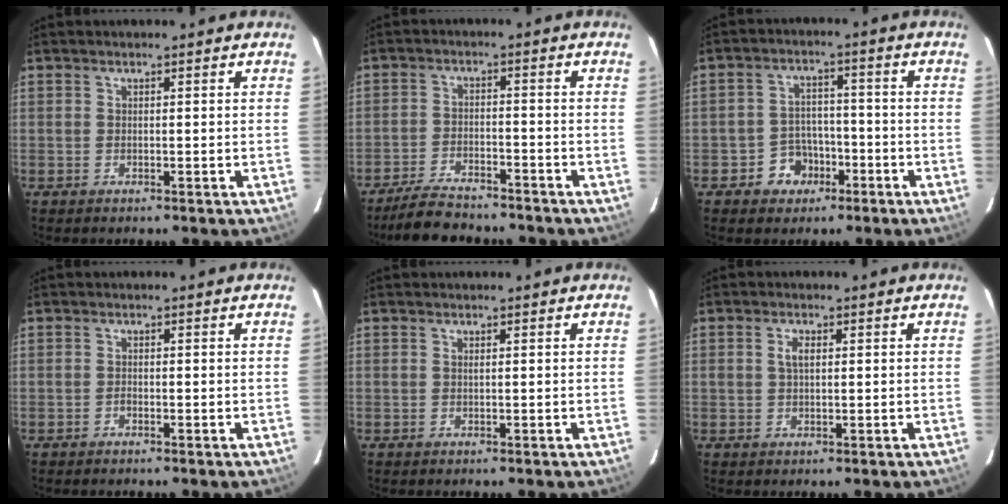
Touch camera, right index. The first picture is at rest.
{"total": 9.9, "force": [-8.8, 2.7, 3.8], "torque": [-0.101, -0.008, -0.141]}
{"total": 6.4, "force": [-3.4, 5.2, 1.4], "torque": [-0.041, 0.019, -0.045]}
{"total": 0.5, "force": [-0.4, 0.3, 0.1], "torque": [-0.002, 0.002, -0.009]}
{"total": 0.0}
{"total": 2.3, "force": [0.5, 1.2, 1.9], "torque": [-0.036, 0.005, 0.009]}